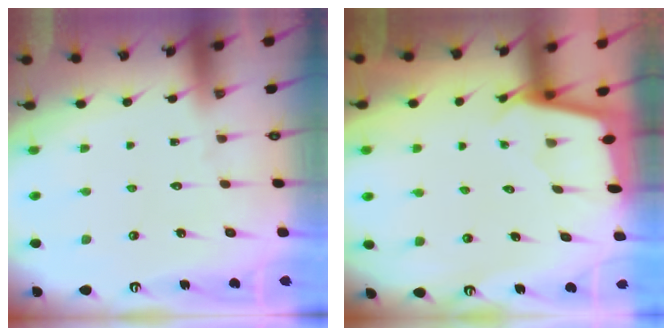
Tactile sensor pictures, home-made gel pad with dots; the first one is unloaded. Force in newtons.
{"total": 1.9, "press": 1.9, "slide": 0.1}